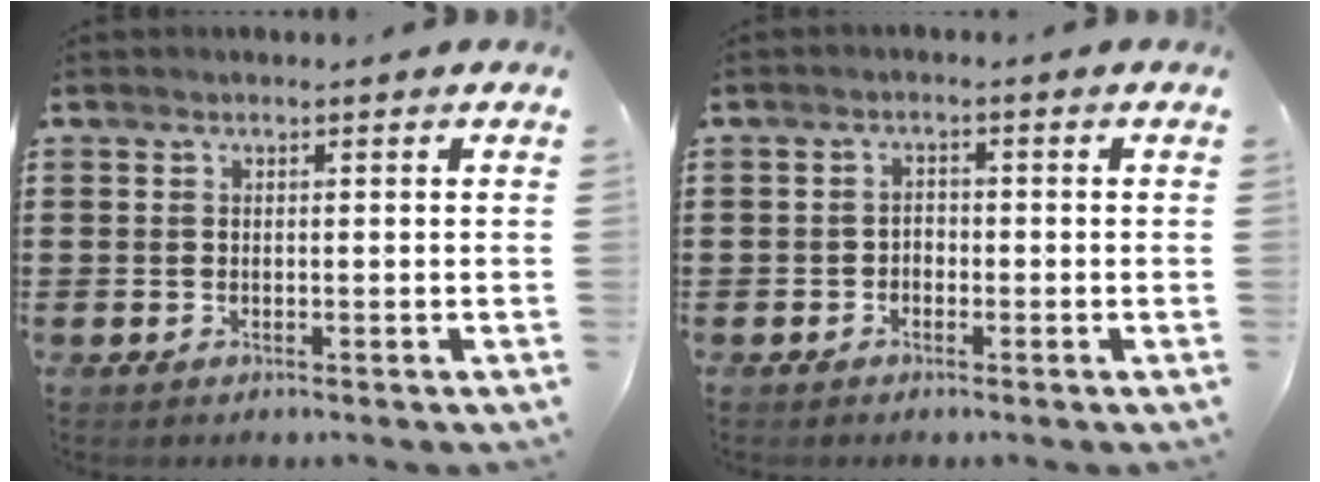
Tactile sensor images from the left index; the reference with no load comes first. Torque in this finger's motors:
{"motor_torque": [-0.03, 0.03, 0.01, 0.00]}